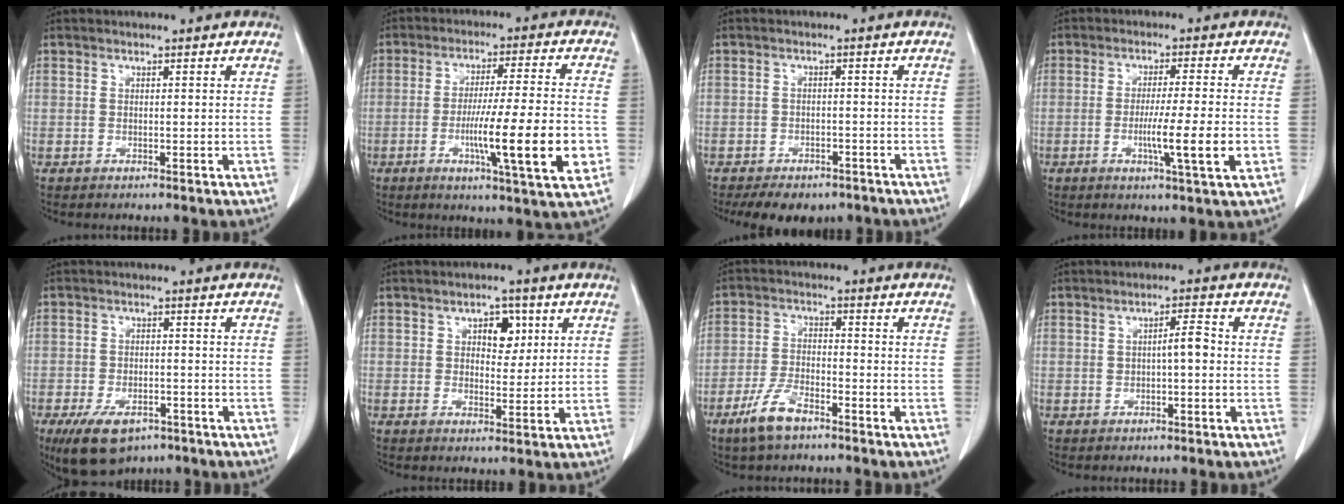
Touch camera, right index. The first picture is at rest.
{"total": 15.8, "force": [-4.2, 0.1, 15.2], "torque": [-0.235, -0.014, -0.068]}
{"total": 7.9, "force": [-6.0, 4.3, 2.9], "torque": [-0.036, 0.006, -0.075]}
{"total": 8.2, "force": [-2.0, -0.6, 7.9], "torque": [-0.129, -0.017, -0.036]}
{"total": 8.9, "force": [-5.9, 4.3, 5.0], "torque": [-0.087, -0.006, -0.090]}
{"total": 4.6, "force": [1.8, 2.7, 3.3], "torque": [-0.043, 0.010, 0.027]}
{"total": 6.5, "force": [-4.5, 1.9, 4.2], "torque": [-0.094, -0.006, -0.086]}
{"total": 3.1, "force": [0.0, 0.7, 3.0], "torque": [-0.049, 0.009, -0.001]}